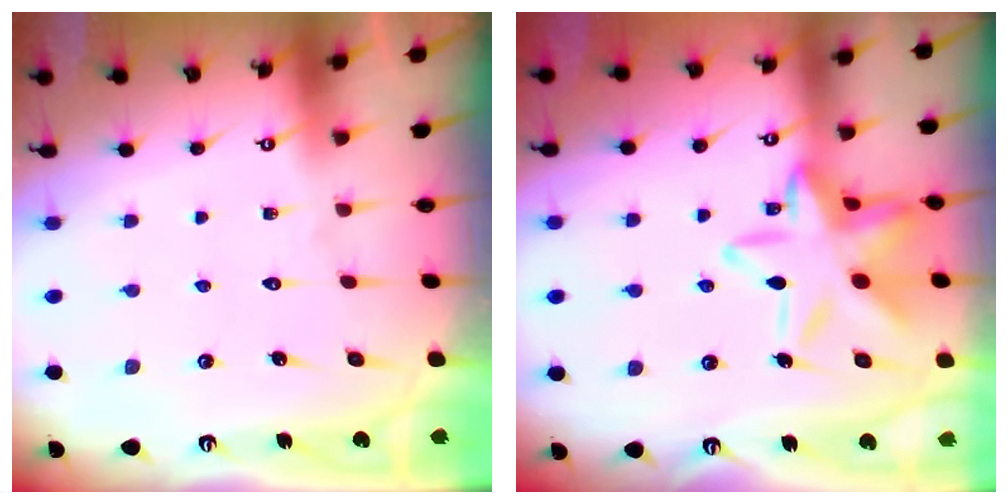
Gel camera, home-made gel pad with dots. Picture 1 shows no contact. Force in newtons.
{"total": 17.5, "press": 17.4, "slide": 1.1}